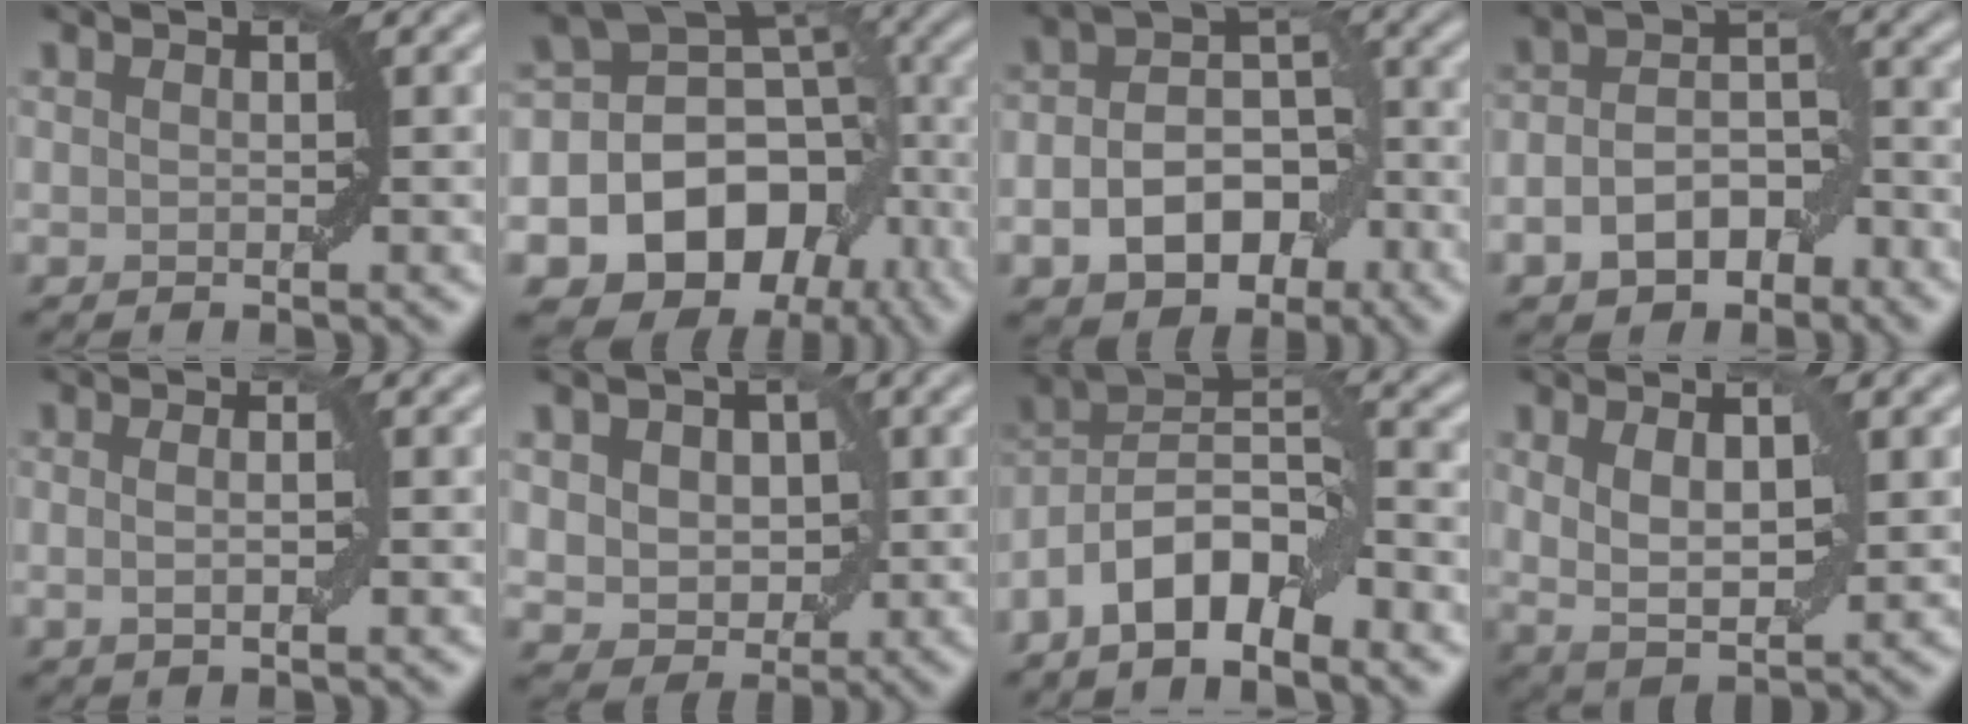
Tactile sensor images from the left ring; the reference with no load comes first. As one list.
[{"total": 14.6, "force": [-5.5, 11.2, 7.5], "torque": [-0.122, -0.013, -0.081]}, {"total": 8.3, "force": [-3.0, 5.5, 5.5], "torque": [-0.091, -0.008, -0.048]}, {"total": 6.1, "force": [-2.8, 3.8, 3.9], "torque": [-0.064, 0.000, -0.054]}, {"total": 2.1, "force": [0.1, 0.6, 2.1], "torque": [-0.031, -0.002, -0.003]}, {"total": 6.5, "force": [1.3, 5.0, 3.9], "torque": [-0.042, 0.020, 0.005]}, {"total": 8.7, "force": [-4.7, 3.1, 6.7], "torque": [-0.113, 0.017, -0.093]}, {"total": 4.9, "force": [1.0, 2.1, 4.2], "torque": [-0.080, -0.002, 0.022]}]